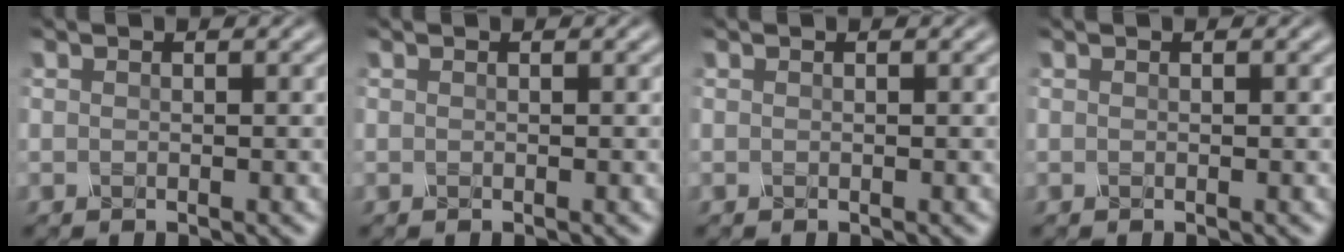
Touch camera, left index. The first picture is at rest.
{"total": 0.0}
{"total": 0.0}
{"total": 0.0}